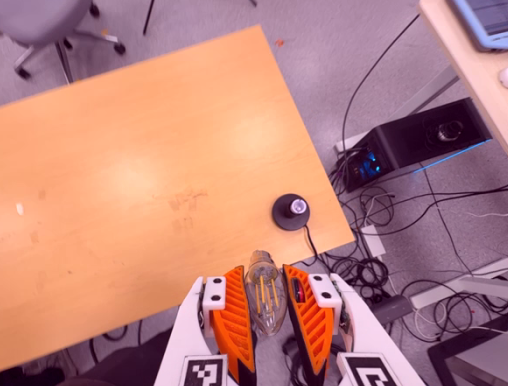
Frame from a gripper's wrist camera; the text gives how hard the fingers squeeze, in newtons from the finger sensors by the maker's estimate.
{"total": 9.3, "left": 8.1, "right": 10.4}